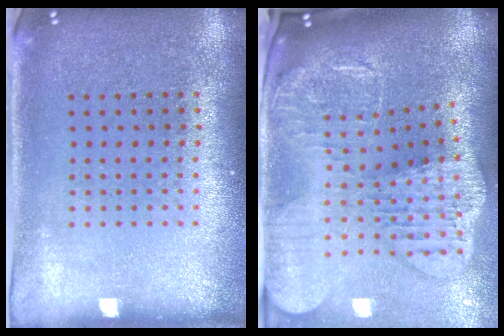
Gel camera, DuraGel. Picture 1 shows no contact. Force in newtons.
{"total": 4.0, "press": 3.1, "slide": 2.6}